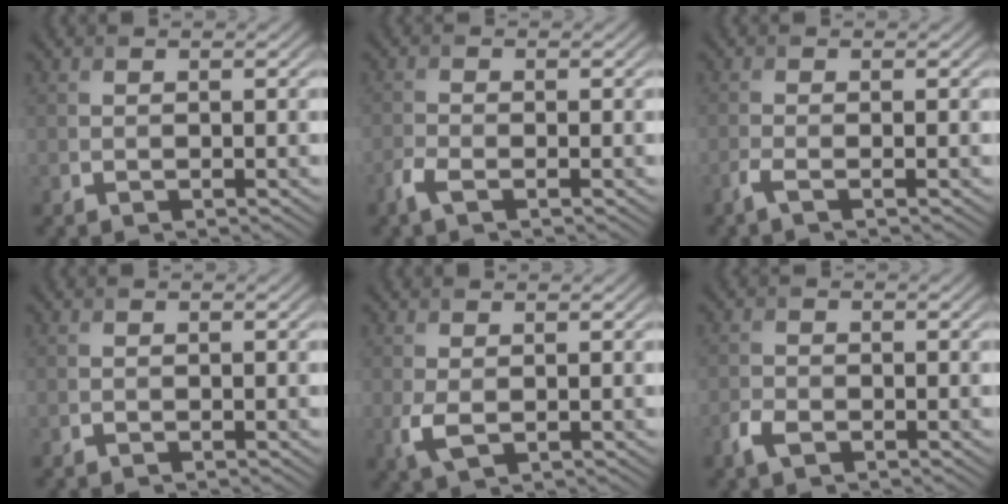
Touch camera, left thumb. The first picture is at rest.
{"total": 2.2, "force": [-1.5, 0.6, 1.5], "torque": [-0.042, -0.003, -0.038]}
{"total": 1.7, "force": [-1.1, 0.1, 1.3], "torque": [-0.031, -0.001, -0.033]}
{"total": 0.0}
{"total": 2.5, "force": [-0.3, 1.4, 2.1], "torque": [-0.060, -0.010, -0.003]}
{"total": 2.4, "force": [-1.5, 1.2, 1.4], "torque": [-0.036, -0.003, -0.035]}